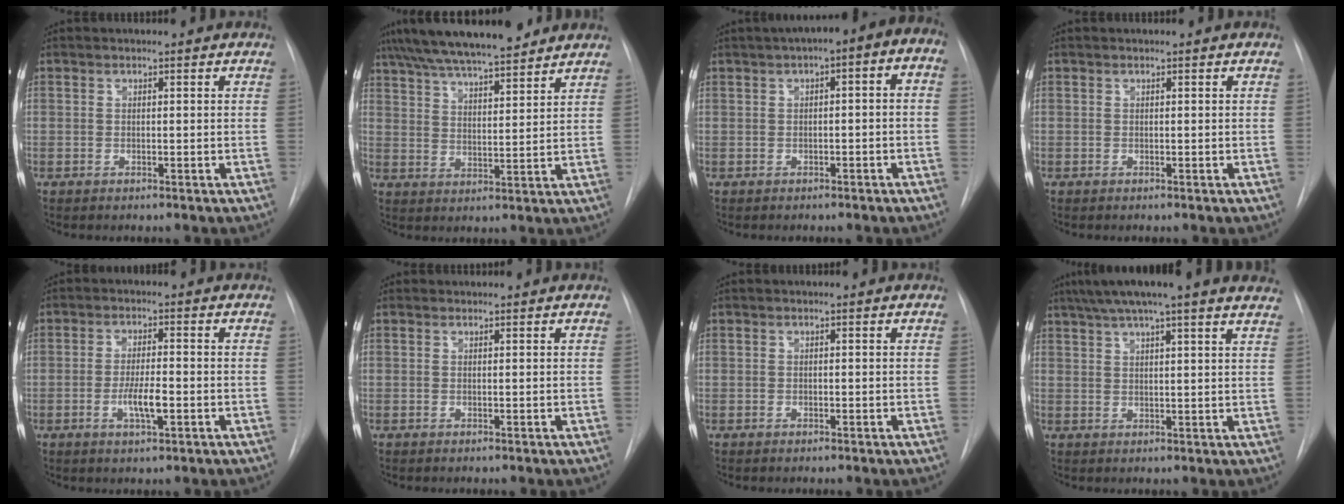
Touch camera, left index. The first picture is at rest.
{"total": 16.4, "force": [14.1, 2.4, 8.0], "torque": [-0.140, 0.031, 0.223]}
{"total": 7.8, "force": [1.6, 2.8, 7.1], "torque": [-0.102, 0.041, 0.017]}
{"total": 0.0}
{"total": 4.8, "force": [-1.6, 1.0, 4.4], "torque": [-0.082, -0.001, -0.028]}
{"total": 0.0}
{"total": 0.0}
{"total": 18.8, "force": [15.6, 0.9, 10.5], "torque": [-0.171, 0.040, 0.198]}